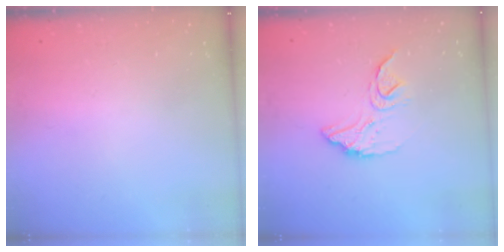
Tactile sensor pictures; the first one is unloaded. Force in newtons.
{"total": 11.4, "press": 11.3, "slide": 0.7}